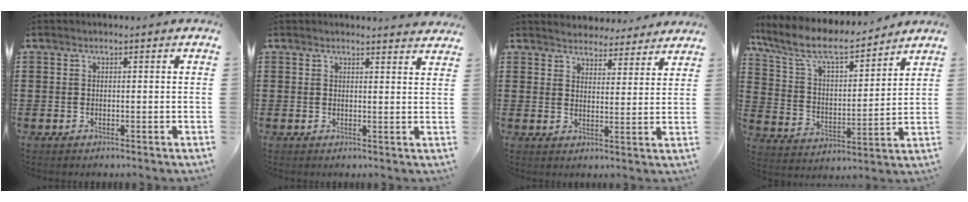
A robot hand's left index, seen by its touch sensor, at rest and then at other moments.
{"total": 2.0, "force": [2.0, 0.1, 0.1], "torque": [0.001, -0.007, 0.037]}
{"total": 4.0, "force": [4.0, 0.3, -0.4], "torque": [-0.010, -0.021, 0.072]}
{"total": 8.5, "force": [7.1, 2.1, 4.2], "torque": [-0.113, -0.037, 0.121]}